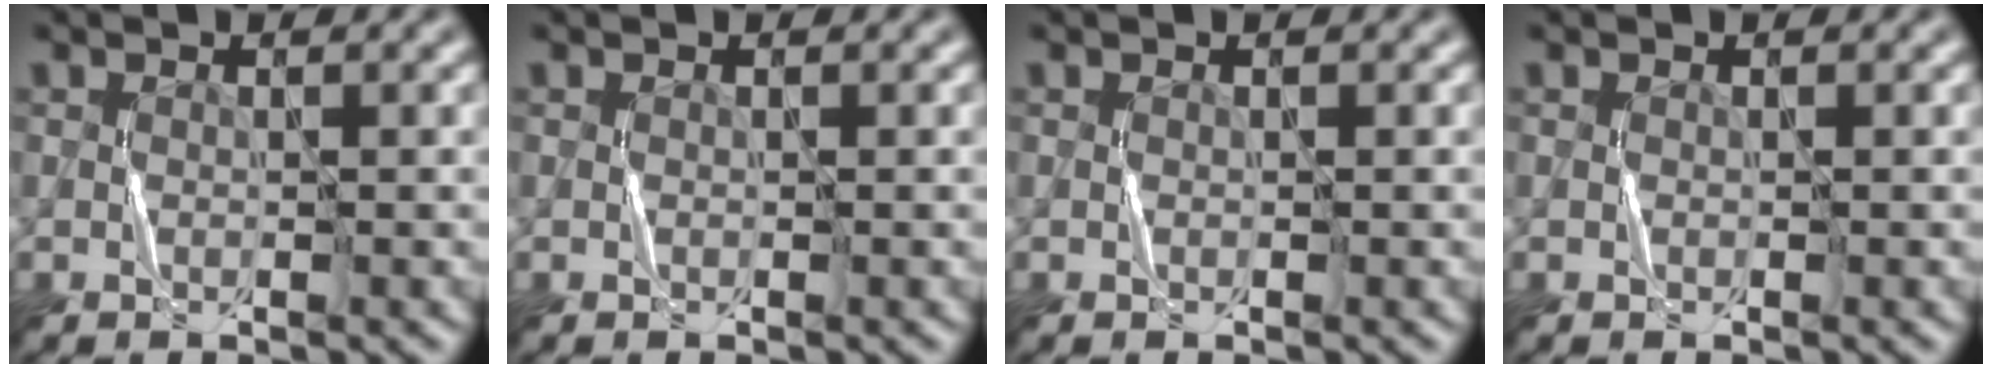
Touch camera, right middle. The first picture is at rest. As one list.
[{"total": 0.0}, {"total": 0.0}, {"total": 0.0}]